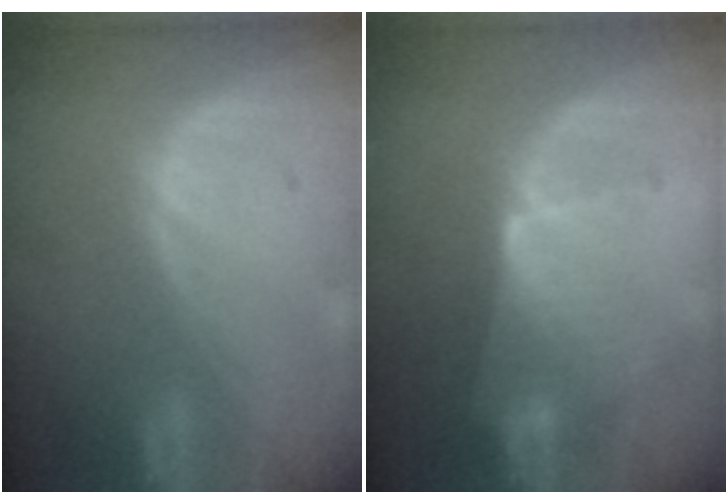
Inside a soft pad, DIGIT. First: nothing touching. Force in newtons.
{"total": 6.4, "press": 5.8, "slide": 2.9}